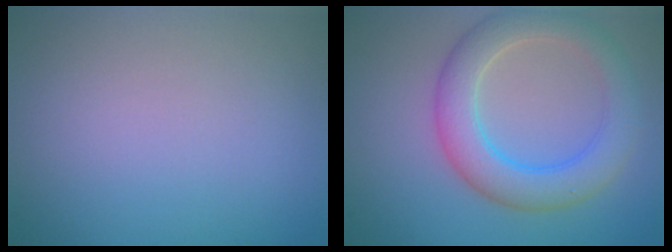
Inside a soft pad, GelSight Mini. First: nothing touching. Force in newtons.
{"total": 5.3, "press": 5.3, "slide": 0.4}